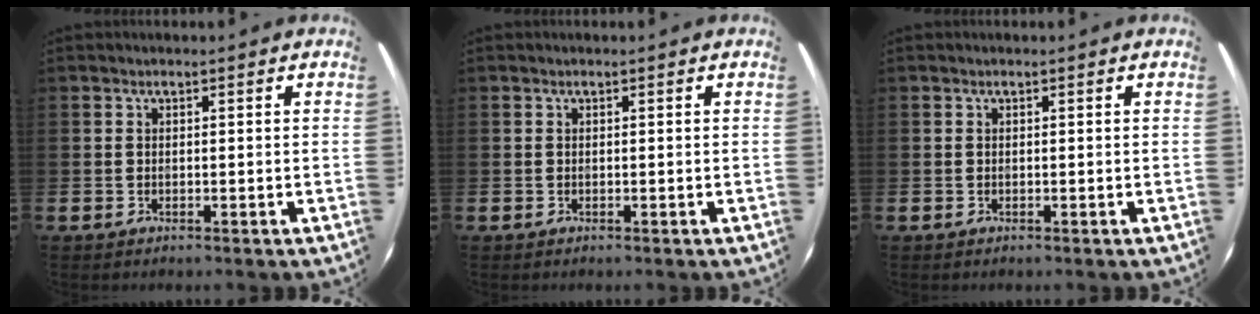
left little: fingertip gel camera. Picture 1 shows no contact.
{"total": 0.0}
{"total": 0.0}